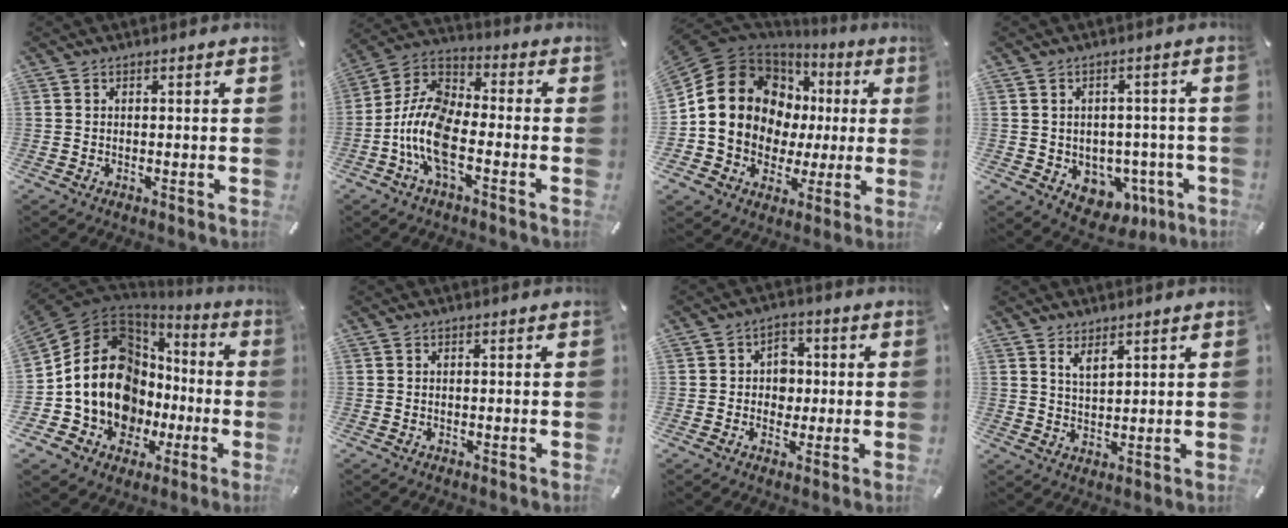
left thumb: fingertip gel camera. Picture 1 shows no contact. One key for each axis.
{"total": 12.6, "fx": -5.3, "fy": 6.1, "fz": 9.6, "tx": -0.220, "ty": -0.002, "tz": -0.105}
{"total": 17.5, "fx": 3.1, "fy": 14.7, "fz": 8.9, "tx": -0.176, "ty": -0.027, "tz": 0.067}
{"total": 6.7, "fx": -1.2, "fy": 6.2, "fz": 2.3, "tx": -0.028, "ty": 0.002, "tz": -0.012}
{"total": 18.6, "fx": -0.4, "fy": 15.1, "fz": 11.0, "tx": -0.231, "ty": -0.024, "tz": 0.002}
{"total": 0.0}
{"total": 5.8, "fx": -0.2, "fy": 5.3, "fz": 2.3, "tx": -0.021, "ty": 0.004, "tz": -0.010}
{"total": 3.6, "fx": 2.9, "fy": 1.2, "fz": 1.7, "tx": -0.037, "ty": -0.013, "tz": 0.054}